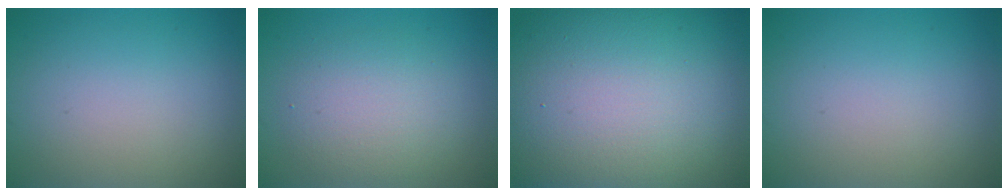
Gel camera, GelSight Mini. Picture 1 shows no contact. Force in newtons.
{"total": 4.1, "press": 4.1, "slide": 0.2}
{"total": 20.8, "press": 20.8, "slide": 0.9}
{"total": 0.0}